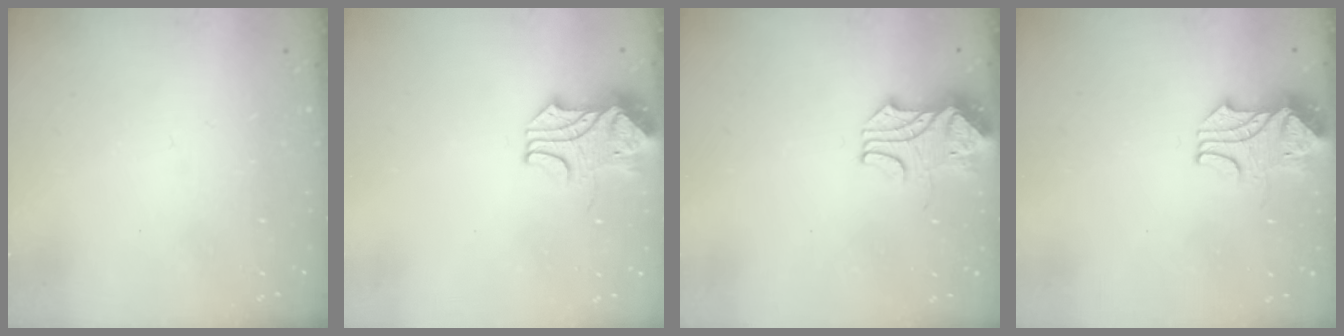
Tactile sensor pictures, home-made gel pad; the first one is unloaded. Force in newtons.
{"total": 2.4, "press": 2.2, "slide": 1.0}
{"total": 2.6, "press": 2.4, "slide": 1.0}
{"total": 2.1, "press": 1.9, "slide": 0.9}